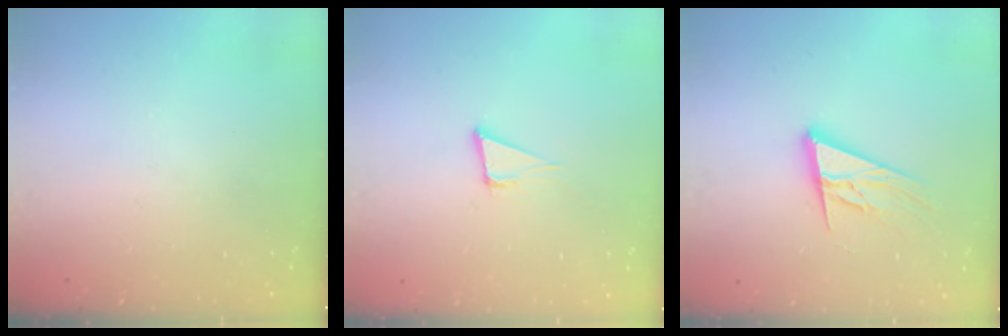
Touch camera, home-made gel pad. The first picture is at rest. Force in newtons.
{"total": 5.7, "press": 4.6, "slide": 3.2}
{"total": 14.7, "press": 14.1, "slide": 4.0}